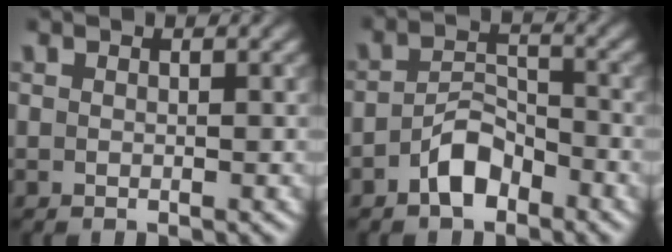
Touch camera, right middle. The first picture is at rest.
{"total": 3.6, "force": [-2.4, 1.8, 2.1], "torque": [-0.033, 0.011, -0.047]}